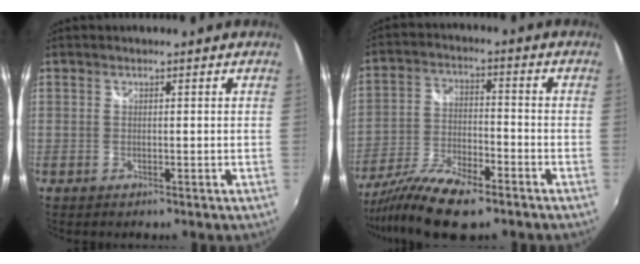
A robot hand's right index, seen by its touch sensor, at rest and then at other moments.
{"total": 13.5, "force": [-9.9, 3.9, 8.3], "torque": [-0.176, -0.031, -0.186]}